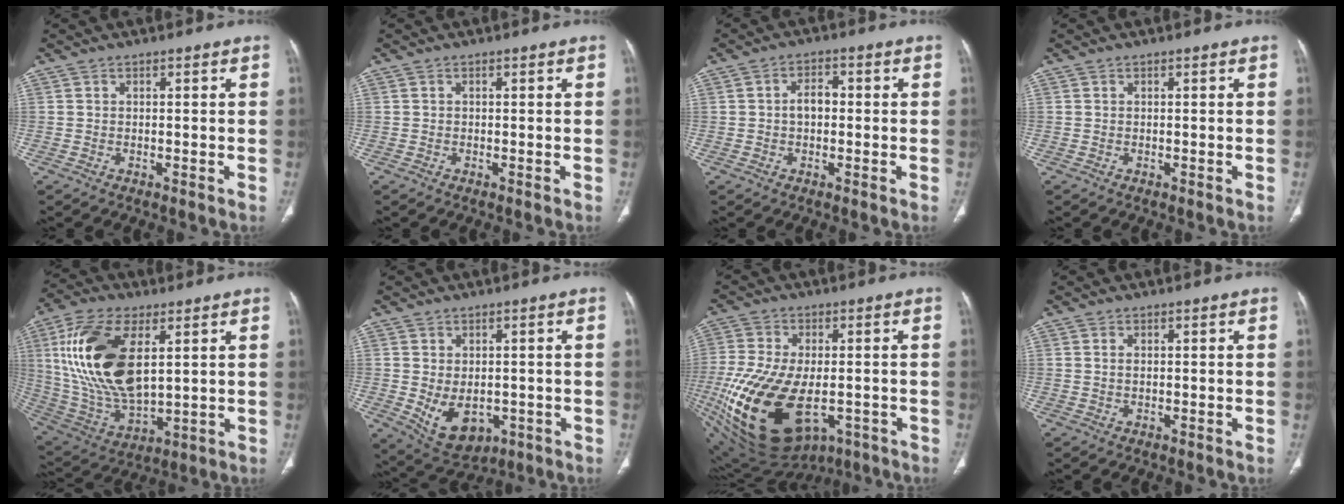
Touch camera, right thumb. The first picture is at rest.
{"total": 0.0}
{"total": 3.6, "force": [-0.2, 2.4, 2.7], "torque": [-0.039, 0.014, -0.008]}
{"total": 0.0}
{"total": 21.9, "force": [5.5, 10.9, 18.2], "torque": [-0.363, -0.022, 0.108]}
{"total": 8.8, "force": [-1.6, 6.1, 6.1], "torque": [-0.084, -0.006, -0.003]}
{"total": 24.5, "force": [-6.3, 14.0, 19.1], "torque": [-0.427, -0.024, -0.082]}
{"total": 0.9, "force": [0.3, 0.5, 0.8], "torque": [-0.019, 0.003, 0.007]}